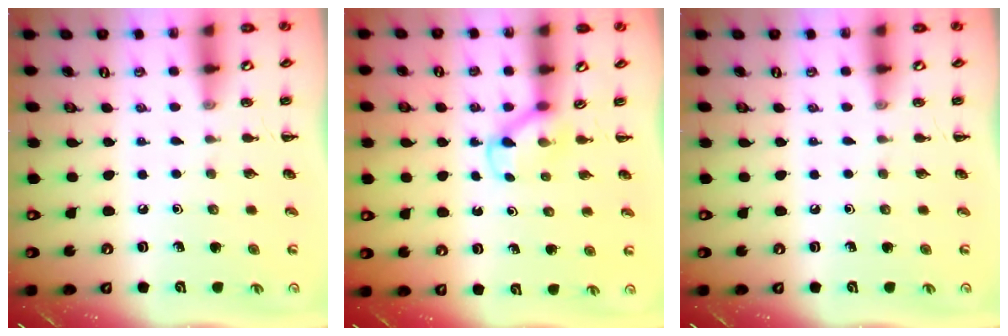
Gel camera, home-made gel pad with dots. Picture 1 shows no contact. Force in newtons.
{"total": 3.2, "press": 3.0, "slide": 1.1}
{"total": 0.0}